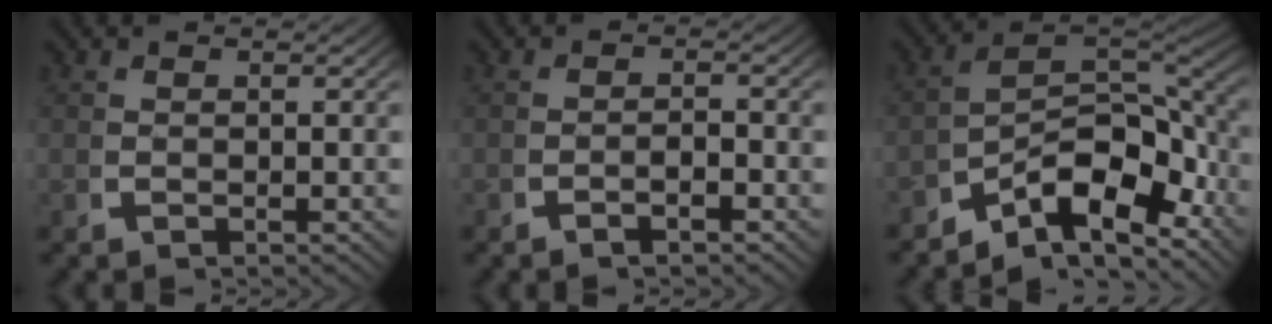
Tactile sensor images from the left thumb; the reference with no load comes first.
{"total": 1.4, "force": [-1.1, 0.3, 0.8], "torque": [-0.013, 0.001, -0.025]}
{"total": 10.8, "force": [-3.5, 6.2, 8.0], "torque": [-0.122, -0.022, -0.053]}